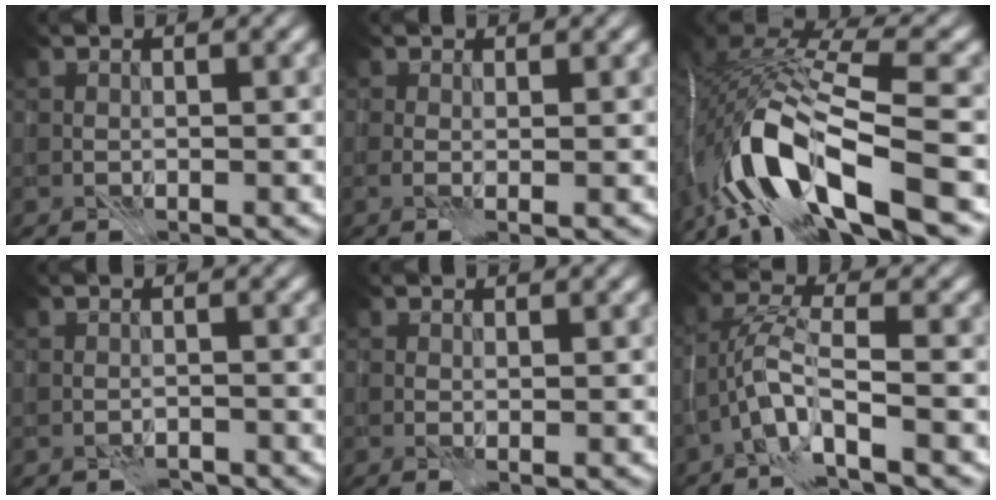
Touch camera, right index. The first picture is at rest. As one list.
[{"total": 1.8, "force": [0.6, 0.7, 1.6], "torque": [-0.012, 0.003, 0.002]}, {"total": 13.3, "force": [-5.3, 5.2, 11.1], "torque": [-0.229, 0.008, -0.087]}, {"total": 1.1, "force": [-1.0, 0.3, 0.1], "torque": [0.000, 0.003, -0.018]}, {"total": 0.9, "force": [0.4, 0.2, 0.8], "torque": [-0.006, 0.005, 0.008]}, {"total": 4.6, "force": [-2.1, 1.2, 4.0], "torque": [-0.080, 0.009, -0.048]}]